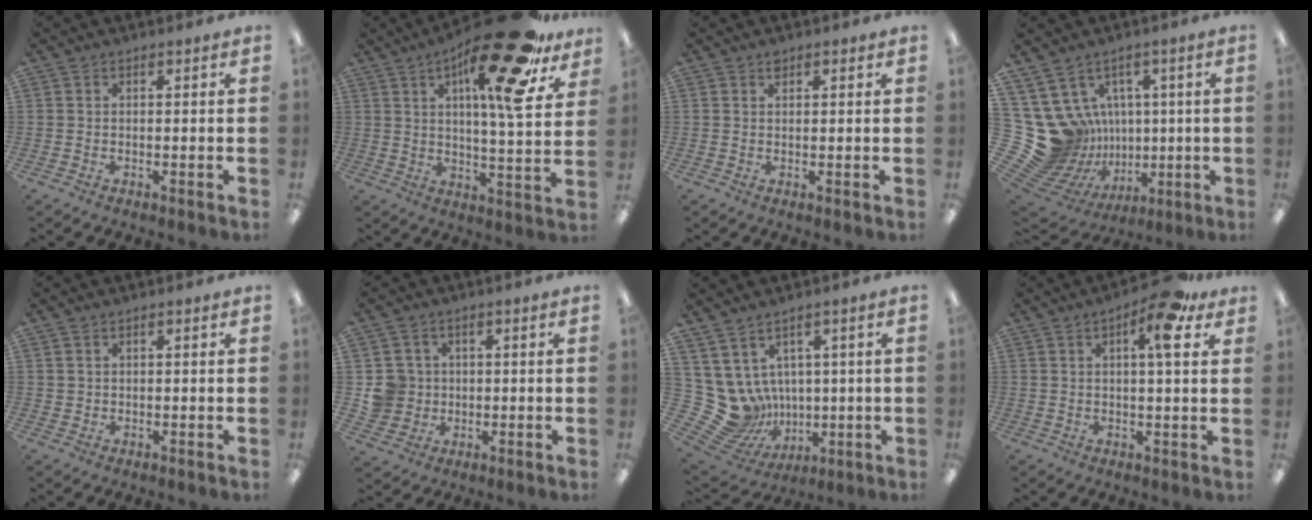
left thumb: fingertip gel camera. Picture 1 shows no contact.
{"total": 22.7, "force": [13.1, 5.4, 17.7], "torque": [-0.267, -0.072, 0.198]}
{"total": 1.3, "force": [0.9, 0.7, 0.7], "torque": [-0.016, 0.001, 0.016]}
{"total": 16.6, "force": [1.0, 15.6, 5.7], "torque": [-0.150, -0.035, 0.061]}
{"total": 1.0, "force": [0.5, 0.8, 0.1], "torque": [-0.002, 0.004, 0.008]}
{"total": 6.6, "force": [0.6, 6.5, 1.2], "torque": [-0.032, 0.009, 0.016]}
{"total": 10.3, "force": [0.9, 9.9, 3.0], "torque": [-0.119, -0.032, 0.027]}
{"total": 10.5, "force": [5.3, 3.1, 8.5], "torque": [-0.117, -0.020, 0.079]}